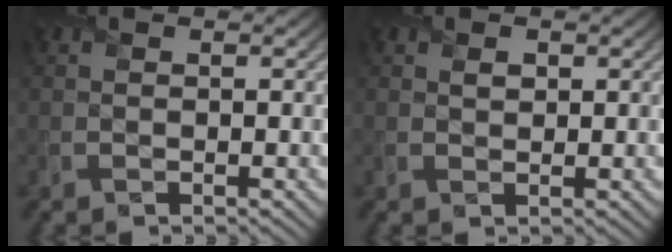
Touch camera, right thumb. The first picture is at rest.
{"total": 1.0, "force": [0.4, 0.8, 0.5], "torque": [-0.012, -0.004, 0.009]}